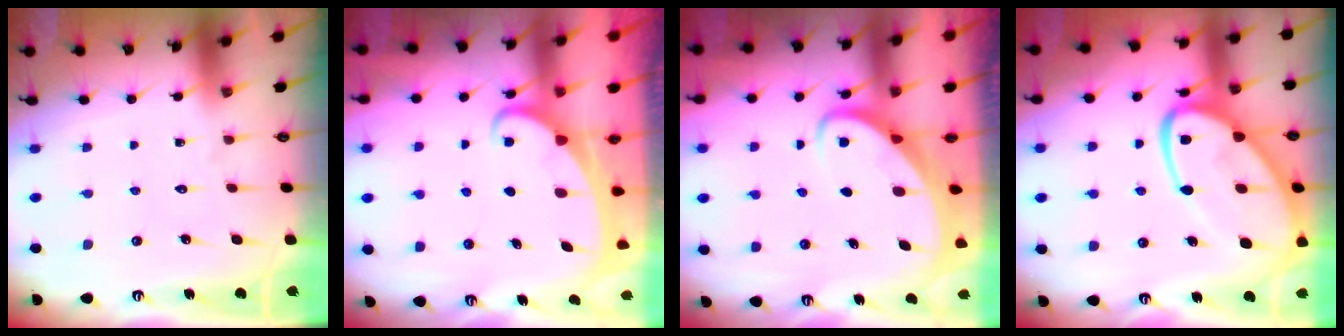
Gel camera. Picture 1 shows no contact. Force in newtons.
{"total": 2.0, "press": 2.0, "slide": 0.2}
{"total": 3.2, "press": 3.1, "slide": 0.4}
{"total": 21.7, "press": 21.6, "slide": 2.0}